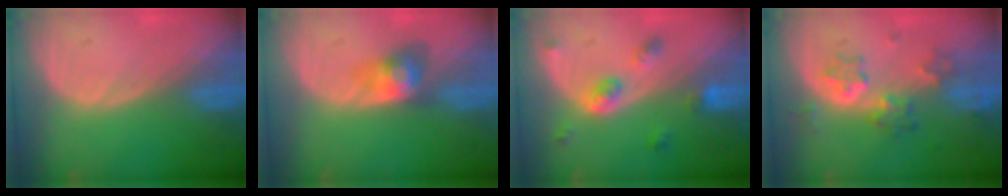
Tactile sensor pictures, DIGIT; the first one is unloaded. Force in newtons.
{"total": 4.0, "press": 4.0, "slide": 0.3}
{"total": 5.3, "press": 4.7, "slide": 2.5}
{"total": 5.8, "press": 5.8, "slide": 0.8}